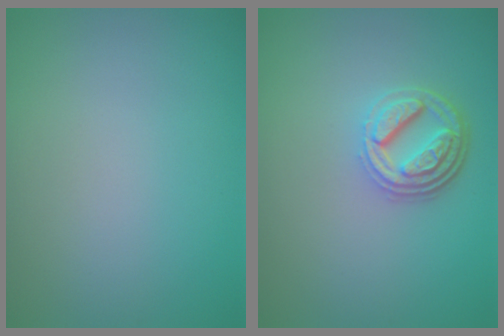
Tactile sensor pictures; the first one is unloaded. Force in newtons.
{"total": 4.5, "press": 3.4, "slide": 2.9}